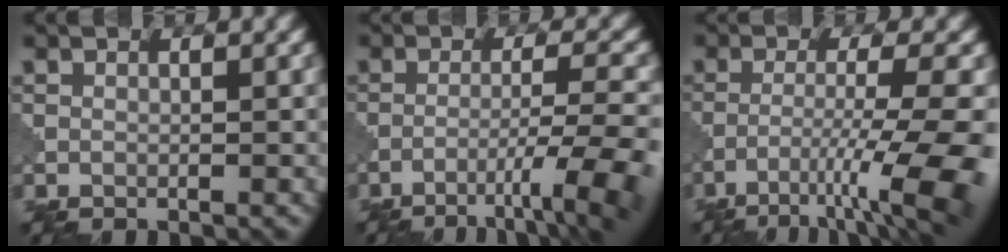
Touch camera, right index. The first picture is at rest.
{"total": 7.6, "force": [-4.3, 1.0, 6.2], "torque": [-0.092, 0.008, -0.063]}
{"total": 10.1, "force": [-5.2, 1.7, 8.5], "torque": [-0.135, -0.006, -0.076]}